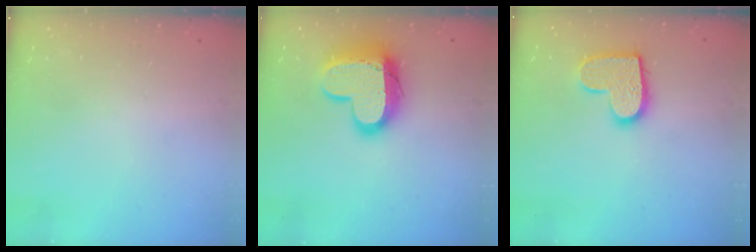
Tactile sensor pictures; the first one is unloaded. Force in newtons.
{"total": 16.2, "press": 16.1, "slide": 1.1}
{"total": 12.7, "press": 12.7, "slide": 0.7}